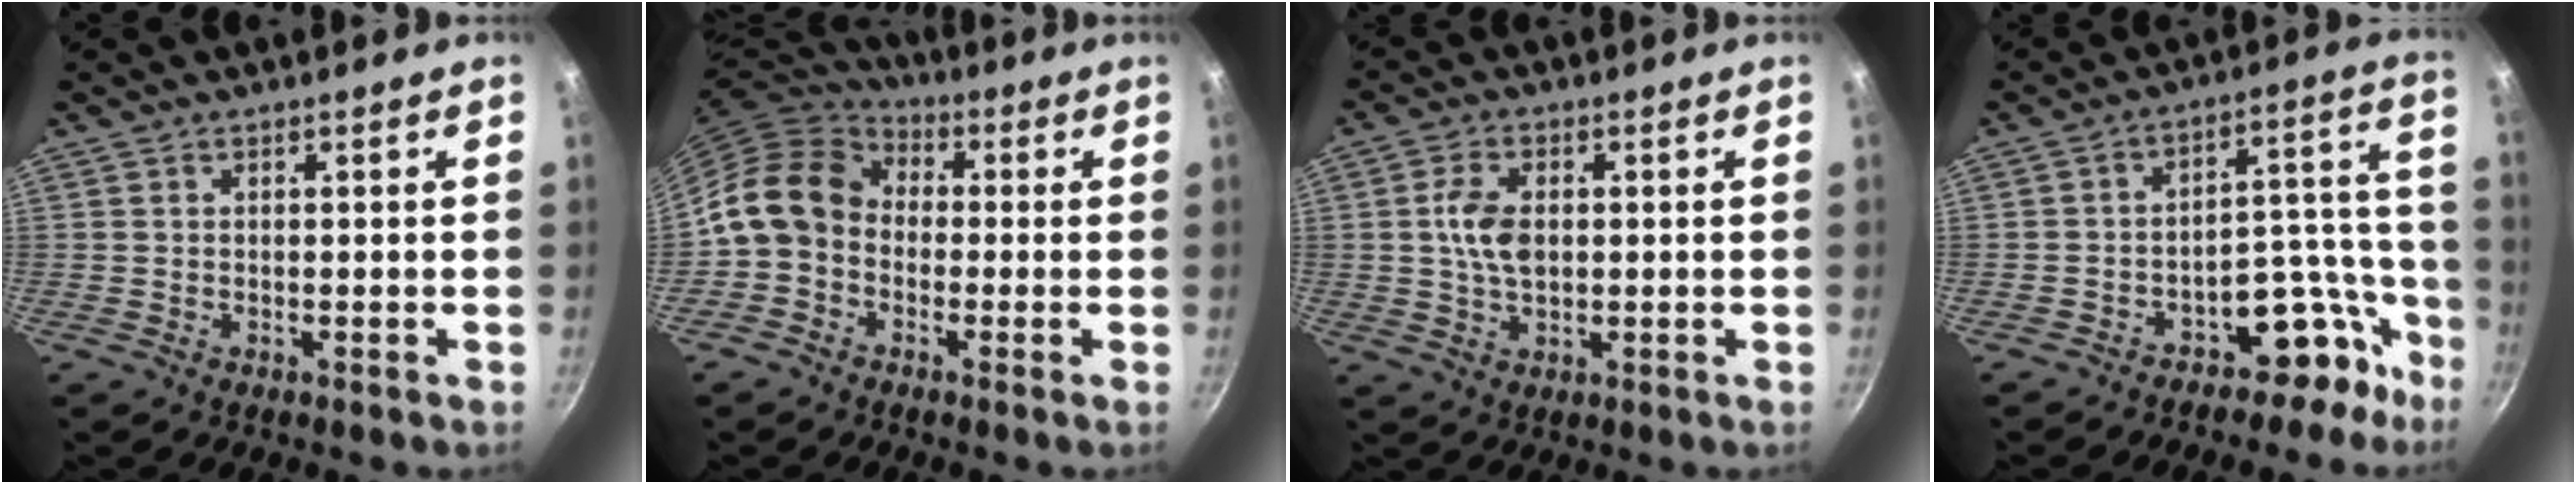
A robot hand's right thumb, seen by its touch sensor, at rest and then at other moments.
{"total": 11.6, "force": [-0.8, 9.4, 6.7], "torque": [-0.097, 0.036, -0.036]}
{"total": 6.6, "force": [0.6, 4.0, 5.2], "torque": [-0.092, 0.004, 0.008]}
{"total": 11.0, "force": [-7.6, 6.3, 4.9], "torque": [0.007, 0.103, -0.110]}